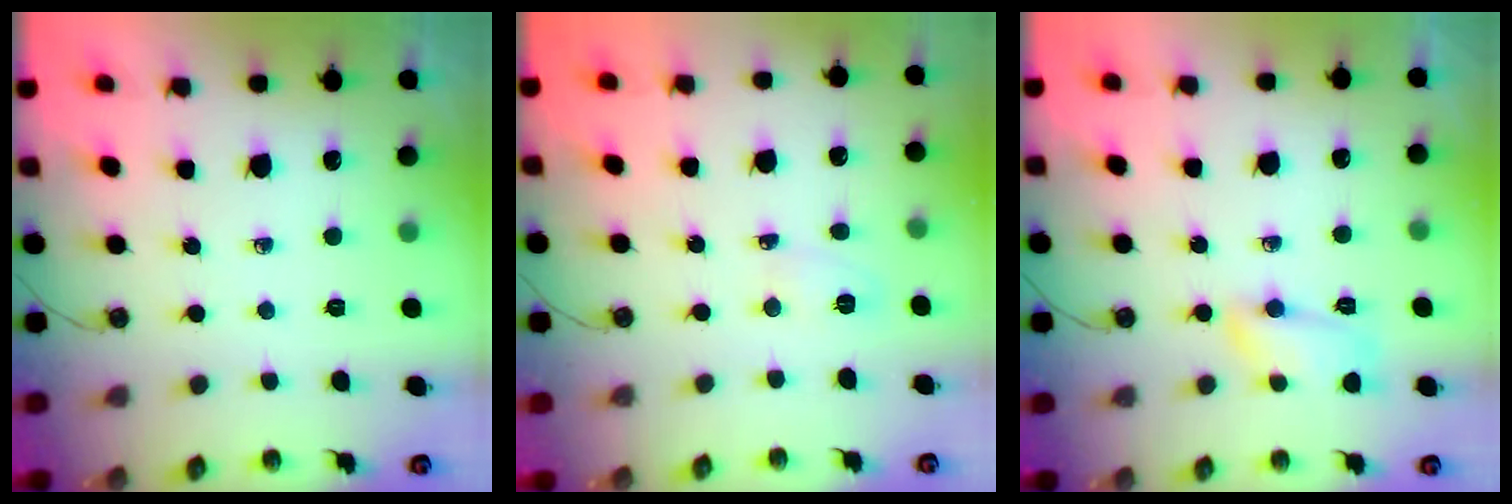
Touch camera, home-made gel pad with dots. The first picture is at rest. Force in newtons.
{"total": 5.4, "press": 3.0, "slide": 4.4}
{"total": 9.6, "press": 7.5, "slide": 6.1}